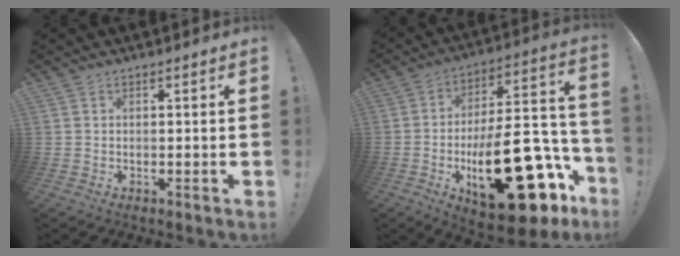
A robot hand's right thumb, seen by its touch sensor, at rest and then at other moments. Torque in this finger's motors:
{"motor_torque": [2.29, 2.72, 1.49, -1.28, 0.61]}